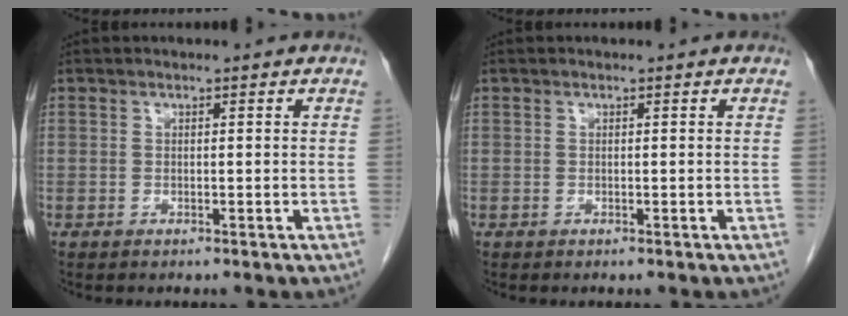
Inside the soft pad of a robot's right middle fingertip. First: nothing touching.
{"total": 0.0}